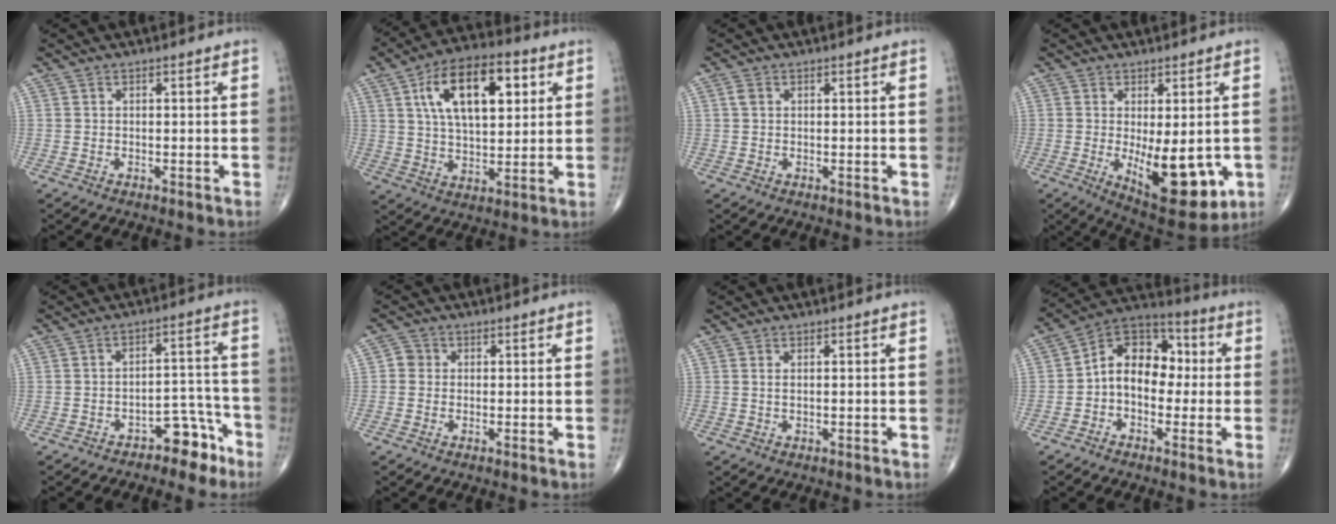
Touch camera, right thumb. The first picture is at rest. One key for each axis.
{"total": 17.2, "fx": 5.8, "fy": 8.5, "fz": 13.8, "tx": -0.203, "ty": -0.001, "tz": 0.095}
{"total": 1.2, "fx": 0.4, "fy": 0.9, "fz": 0.8, "tx": -0.017, "ty": 0.004, "tz": 0.008}
{"total": 13.6, "fx": -2.5, "fy": 5.7, "fz": 12.1, "tx": -0.150, "ty": -0.026, "tz": -0.017}
{"total": 7.1, "fx": -5.2, "fy": 3.6, "fz": 3.3, "tx": -0.020, "ty": 0.074, "tz": -0.076}
{"total": 2.3, "fx": 0.0, "fy": 2.2, "fz": 0.8, "tx": 0.000, "ty": 0.005, "tz": -0.006}
{"total": 0.8, "fx": 0.2, "fy": 0.3, "fz": 0.7, "tx": -0.015, "ty": 0.000, "tz": 0.006}
{"total": 12.4, "fx": -0.3, "fy": 8.8, "fz": 8.8, "tx": -0.102, "ty": 0.044, "tz": -0.022}